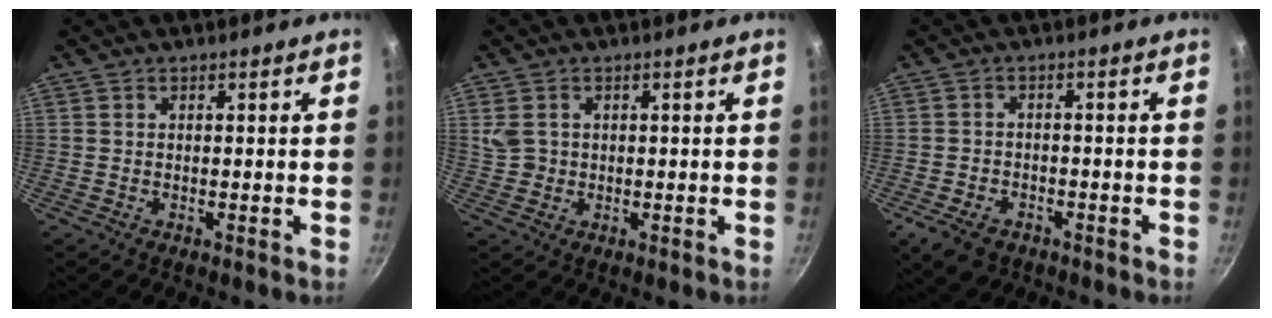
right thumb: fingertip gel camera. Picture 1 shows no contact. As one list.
[{"total": 3.0, "force": [0.6, 2.6, 1.5], "torque": [-0.022, 0.001, 0.016]}, {"total": 6.6, "force": [-3.8, 4.3, 3.2], "torque": [-0.058, 0.014, -0.058]}]